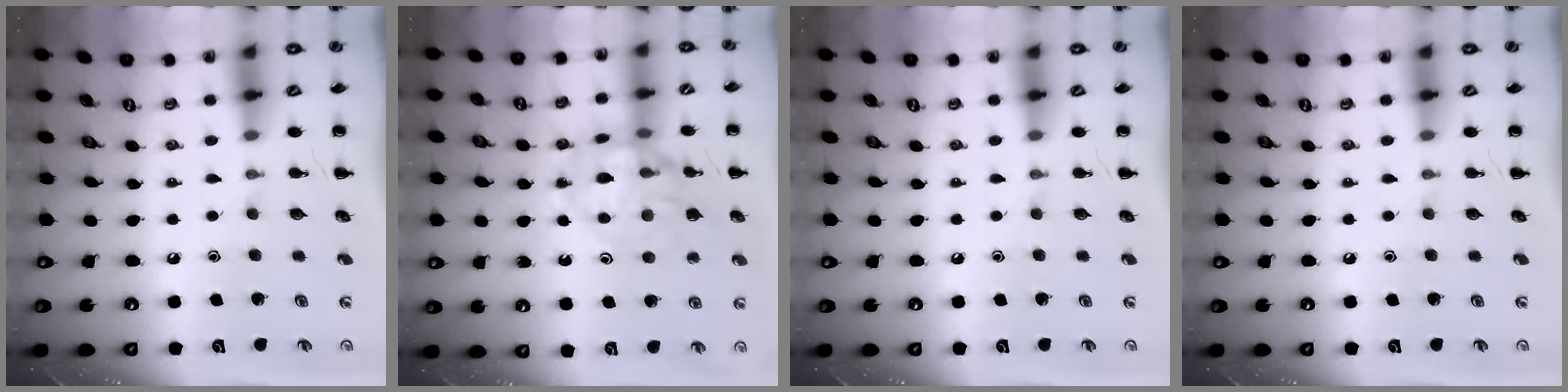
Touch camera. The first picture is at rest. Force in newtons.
{"total": 14.1, "press": 13.9, "slide": 2.3}
{"total": 0.0}
{"total": 0.0}